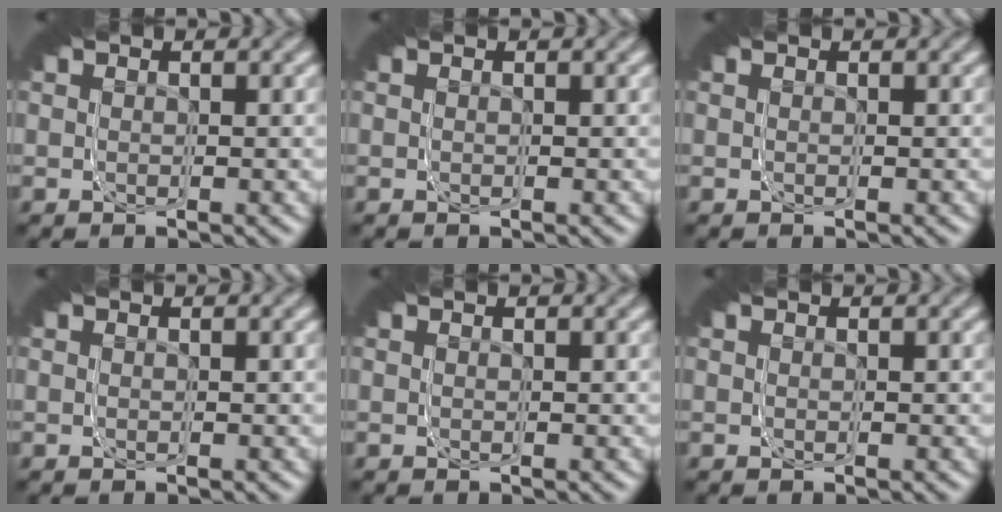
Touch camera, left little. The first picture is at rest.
{"total": 0.0}
{"total": 0.0}
{"total": 0.0}
{"total": 0.0}
{"total": 0.0}